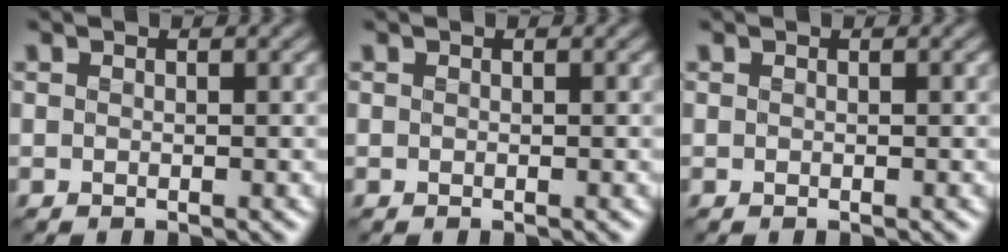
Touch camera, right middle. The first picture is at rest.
{"total": 0.0}
{"total": 0.0}